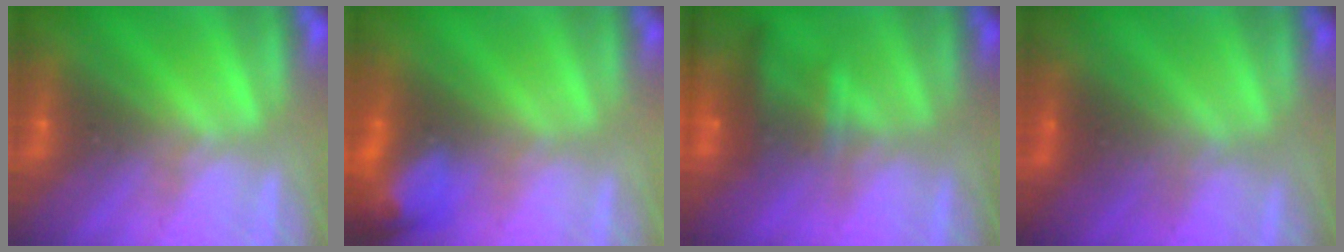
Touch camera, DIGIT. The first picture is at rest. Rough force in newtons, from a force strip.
{"total": 7.3}
{"total": 10.5}
{"total": 2.8}